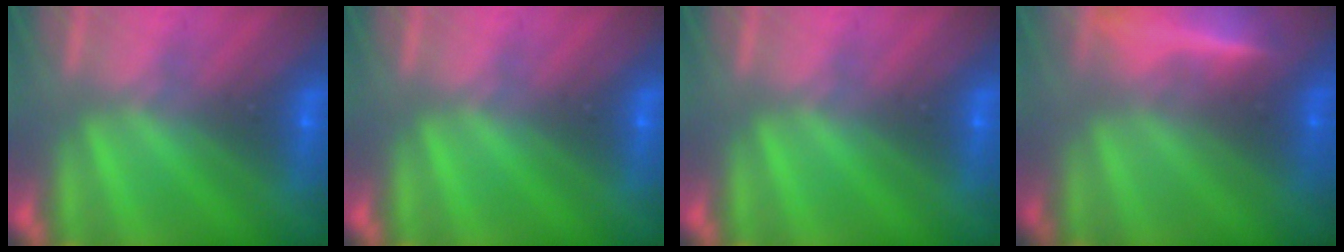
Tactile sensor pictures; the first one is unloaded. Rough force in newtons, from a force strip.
{"total": 0.0}
{"total": 0.0}
{"total": 7.9}